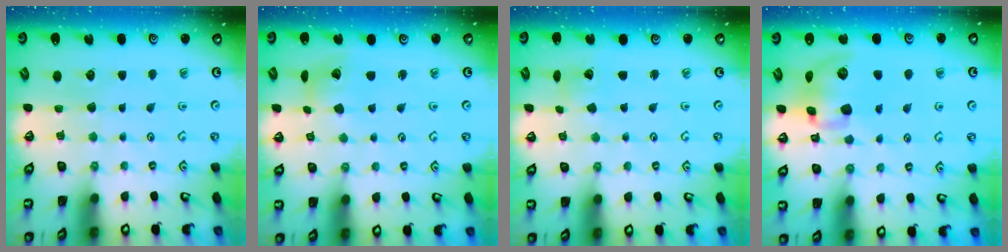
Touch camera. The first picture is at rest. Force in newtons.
{"total": 6.6, "press": 6.6, "slide": 0.8}
{"total": 2.4, "press": 2.4, "slide": 0.2}
{"total": 13.7, "press": 13.5, "slide": 2.4}